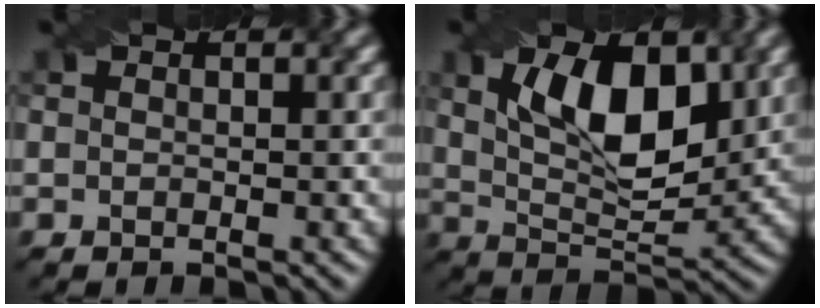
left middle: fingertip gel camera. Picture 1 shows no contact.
{"total": 8.4, "force": [2.7, 3.9, 6.9], "torque": [-0.117, 0.004, 0.046]}